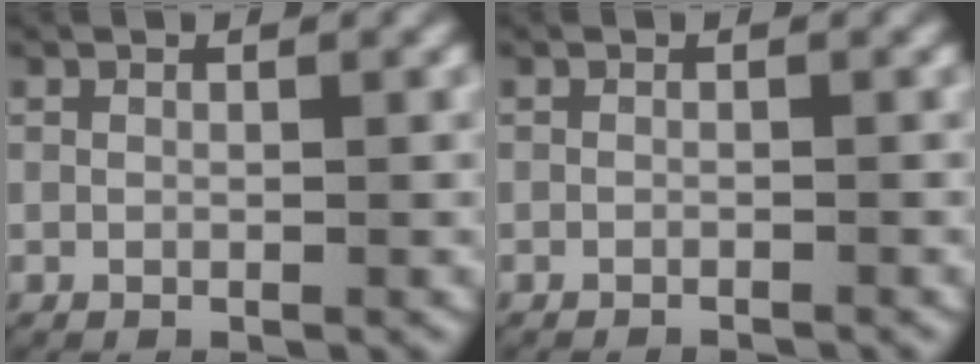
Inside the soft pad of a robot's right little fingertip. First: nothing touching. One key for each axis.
{"total": 1.2, "fx": -1.2, "fy": 0.1, "fz": 0.1, "tx": -0.002, "ty": -0.003, "tz": -0.015}